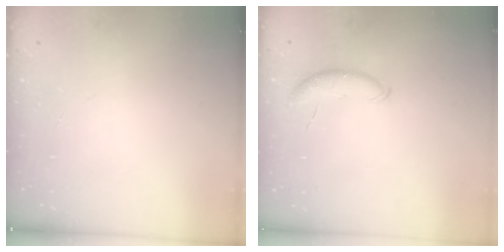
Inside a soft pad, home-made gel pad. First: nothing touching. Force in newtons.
{"total": 7.4, "press": 7.4, "slide": 1.1}